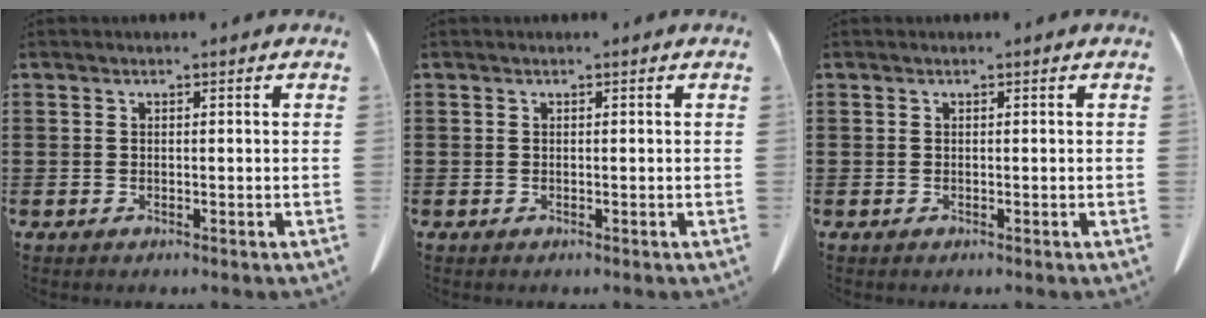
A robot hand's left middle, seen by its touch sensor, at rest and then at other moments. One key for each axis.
{"total": 0.0}
{"total": 0.0}